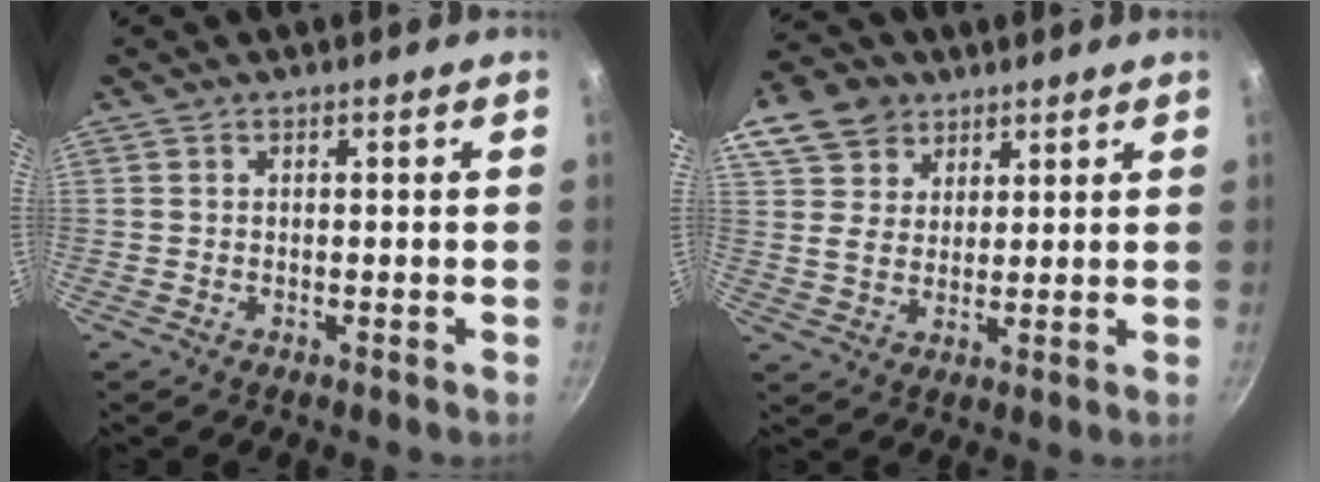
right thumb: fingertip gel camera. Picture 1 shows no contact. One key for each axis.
{"total": 11.4, "fx": 6.5, "fy": 8.2, "fz": 4.5, "tx": -0.066, "ty": -0.007, "tz": 0.113}